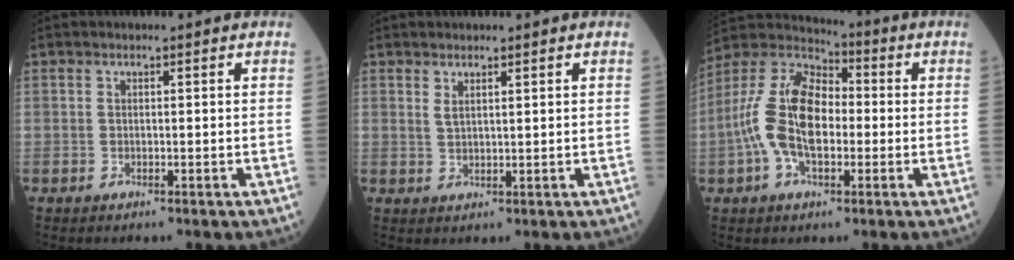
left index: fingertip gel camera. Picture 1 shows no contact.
{"total": 1.7, "force": [1.1, 0.2, 1.3], "torque": [-0.031, -0.001, 0.027]}
{"total": 13.2, "force": [-1.2, 6.3, 11.5], "torque": [-0.258, 0.027, -0.025]}